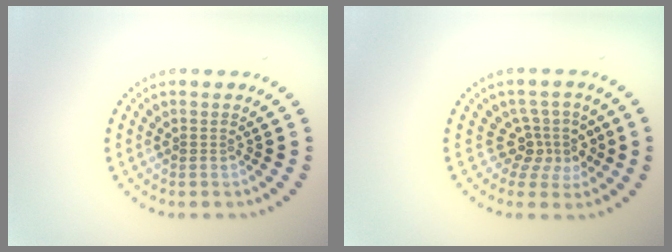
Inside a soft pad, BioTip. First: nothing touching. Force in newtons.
{"total": 3.1, "press": 2.2, "slide": 2.2}